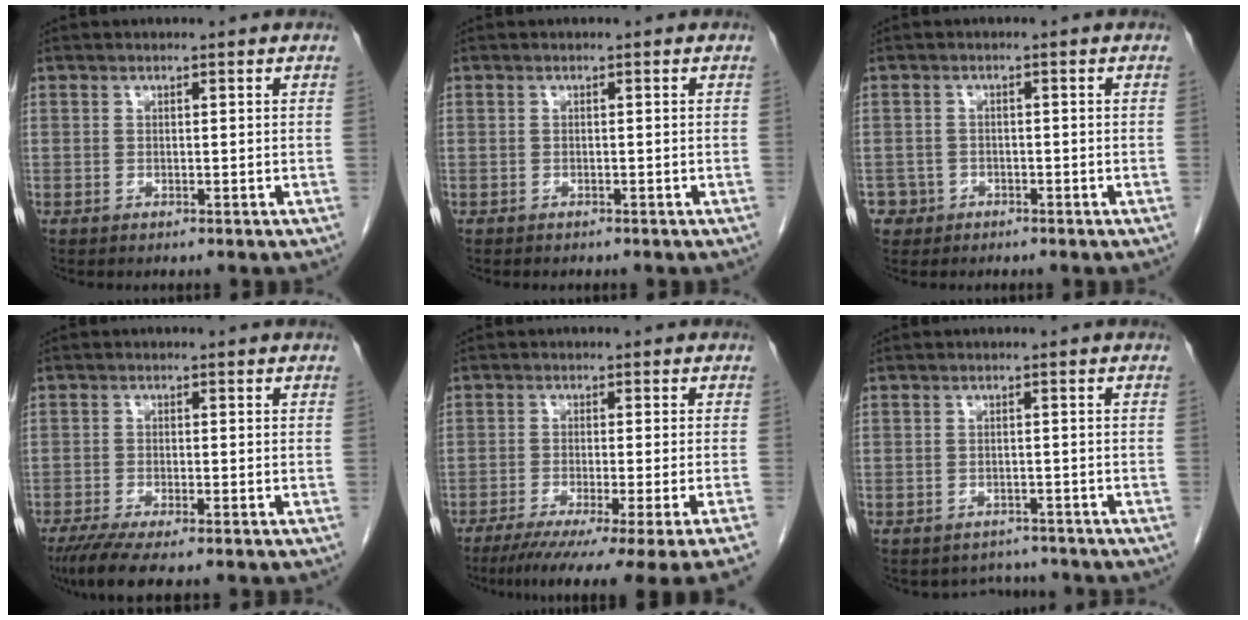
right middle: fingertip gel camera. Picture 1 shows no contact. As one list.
[{"total": 1.2, "force": [-1.0, 0.4, 0.4], "torque": [-0.017, -0.003, -0.011]}, {"total": 2.4, "force": [-1.3, 2.0, -0.3], "torque": [0.008, 0.011, -0.023]}, {"total": 6.6, "force": [-5.0, 0.8, 4.2], "torque": [-0.072, -0.018, -0.082]}, {"total": 16.4, "force": [-13.3, -2.1, 9.4], "torque": [-0.093, -0.058, -0.191]}, {"total": 3.6, "force": [-3.3, 1.5, -0.4], "torque": [0.004, 0.007, -0.044]}]